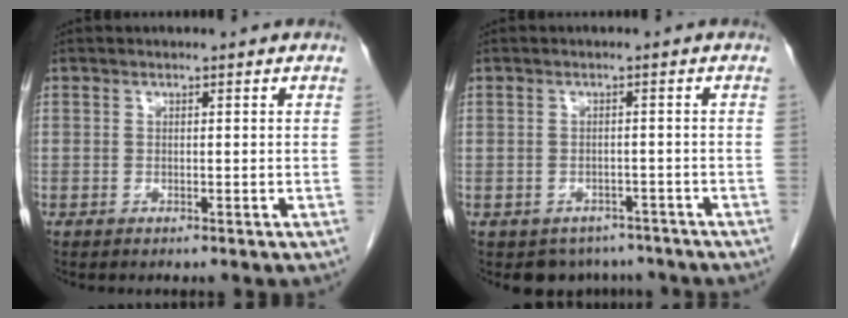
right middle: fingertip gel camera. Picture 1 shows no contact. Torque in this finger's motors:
{"motor_torque": [-0.05, 0.06, -0.02, 0.01]}